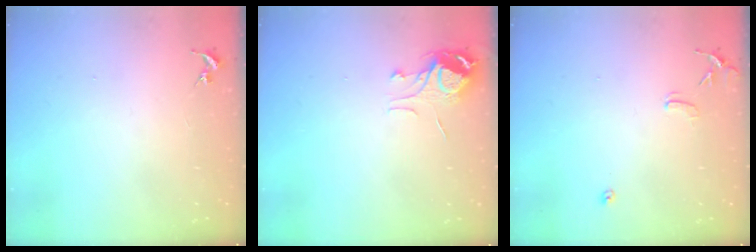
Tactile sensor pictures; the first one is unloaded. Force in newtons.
{"total": 7.1, "press": 7.1, "slide": 0.5}
{"total": 7.9, "press": 7.9, "slide": 0.8}